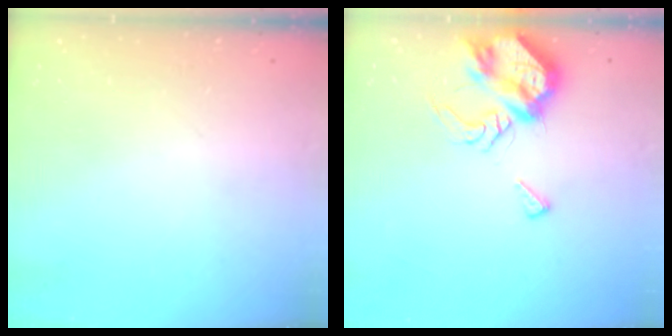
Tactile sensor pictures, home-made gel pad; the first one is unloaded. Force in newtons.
{"total": 8.8, "press": 8.8, "slide": 1.0}